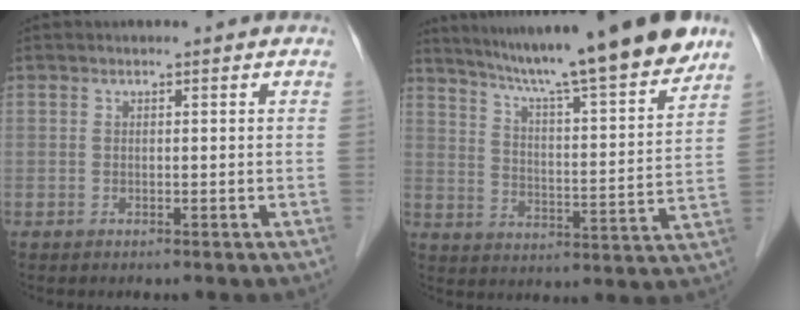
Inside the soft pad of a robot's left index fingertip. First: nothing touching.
{"total": 20.0, "force": [16.8, -0.2, 11.0], "torque": [-0.171, -0.014, 0.245]}